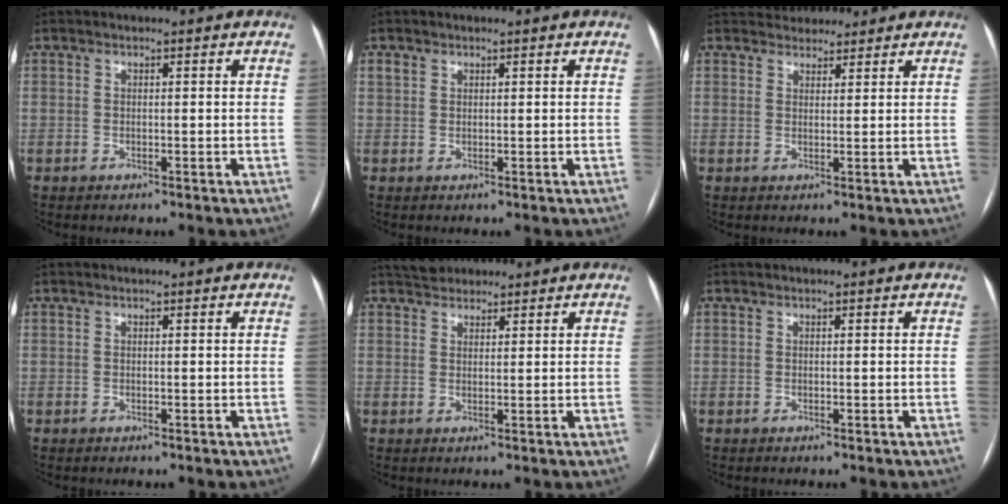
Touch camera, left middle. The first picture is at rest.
{"total": 1.1, "force": [0.7, 0.7, 0.2], "torque": [-0.005, 0.006, 0.015]}
{"total": 5.2, "force": [4.8, 2.0, 0.7], "torque": [-0.004, 0.022, 0.070]}
{"total": 0.0}
{"total": 3.8, "force": [3.4, 1.6, 0.6], "torque": [-0.012, 0.022, 0.057]}
{"total": 0.0}